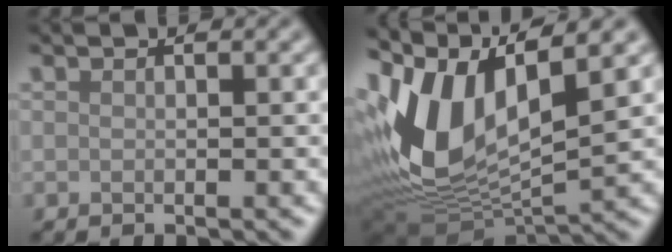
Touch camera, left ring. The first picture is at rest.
{"total": 11.8, "force": [3.0, 6.4, 9.4], "torque": [-0.212, -0.002, 0.055]}